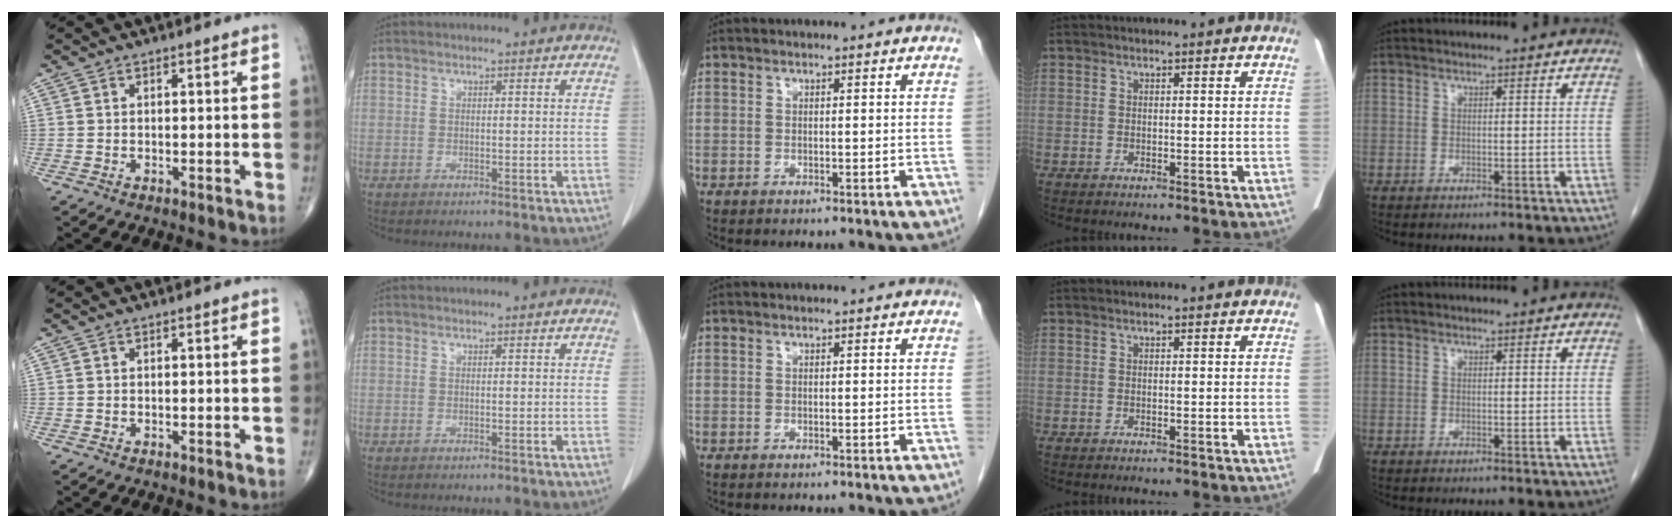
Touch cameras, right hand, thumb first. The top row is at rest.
{}